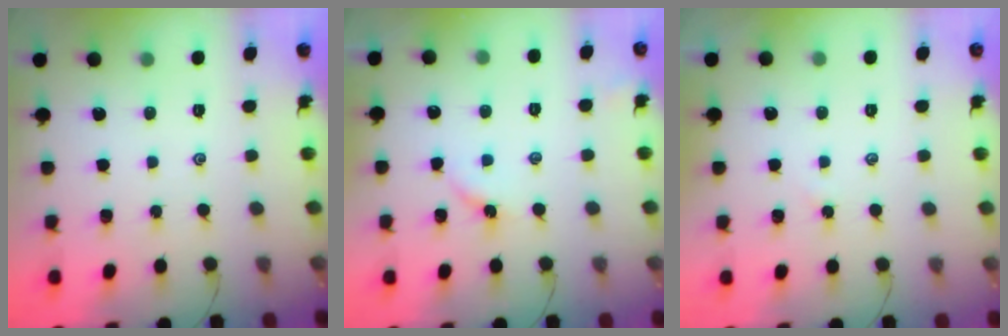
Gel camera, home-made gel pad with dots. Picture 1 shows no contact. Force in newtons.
{"total": 3.7, "press": 3.7, "slide": 0.5}
{"total": 1.8, "press": 1.7, "slide": 0.3}